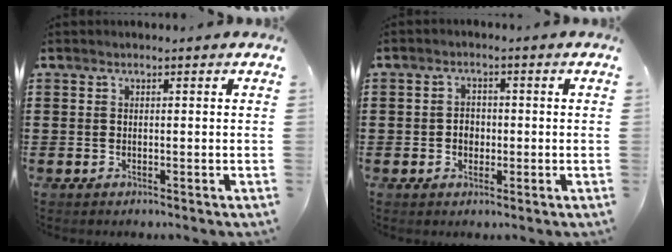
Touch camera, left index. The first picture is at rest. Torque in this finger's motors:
{"motor_torque": [0.29, 0.28, 0.06, 0.01]}